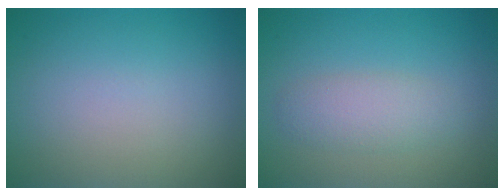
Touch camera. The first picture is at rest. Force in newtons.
{"total": 2.6, "press": 2.6, "slide": 0.2}